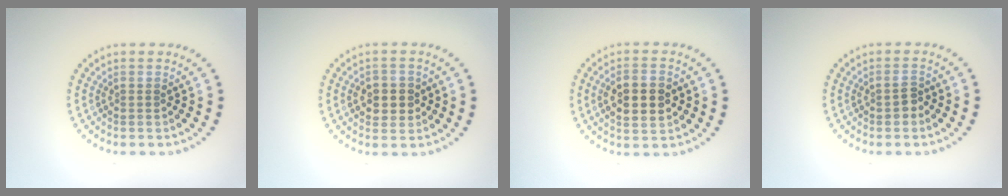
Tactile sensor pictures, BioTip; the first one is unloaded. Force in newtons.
{"total": 2.9, "press": 2.9, "slide": 0.6}
{"total": 4.6, "press": 4.5, "slide": 0.2}
{"total": 1.3, "press": 1.3, "slide": 0.2}